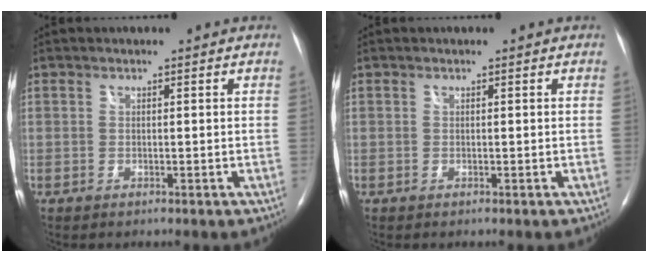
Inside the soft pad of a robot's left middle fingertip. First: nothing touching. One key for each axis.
{"total": 0.0}